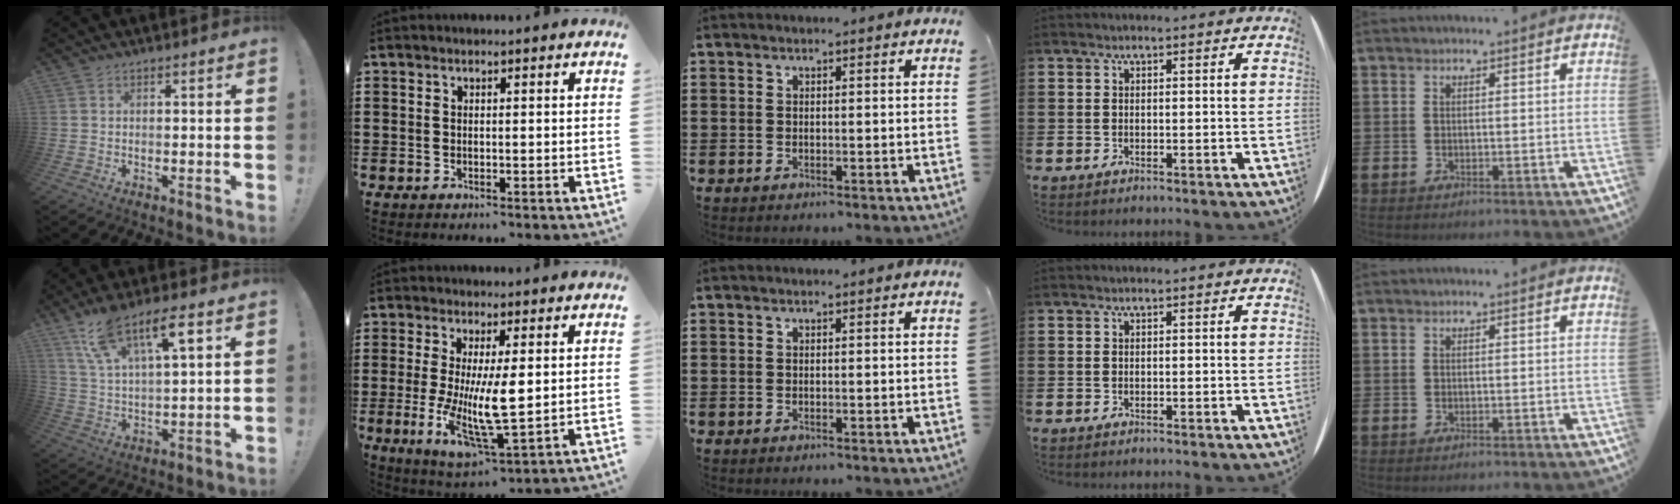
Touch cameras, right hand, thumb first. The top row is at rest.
{"thumb": {"total": 13.5, "force": [8.0, 4.3, 10.0], "torque": [-0.173, -0.026, 0.138]}, "index": {"total": 9.2, "force": [0.0, 3.0, 8.7], "torque": [-0.150, -0.019, 0.001]}}